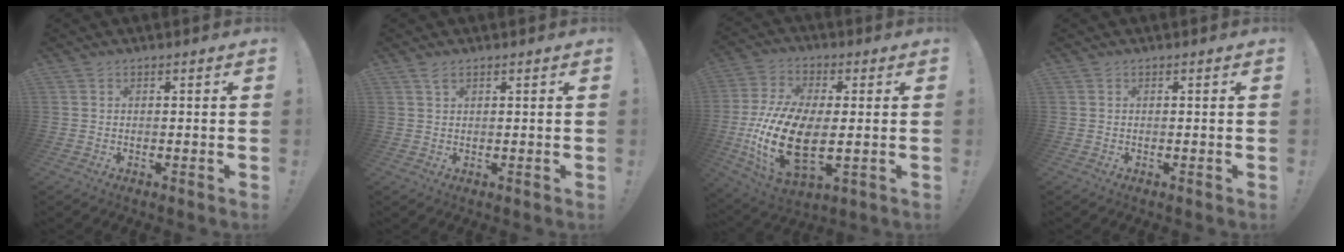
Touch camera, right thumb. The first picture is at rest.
{"total": 1.6, "force": [1.0, 0.6, 1.1], "torque": [-0.015, 0.000, 0.016]}
{"total": 21.0, "force": [-2.3, 11.3, 17.6], "torque": [-0.360, 0.001, -0.027]}
{"total": 0.0}